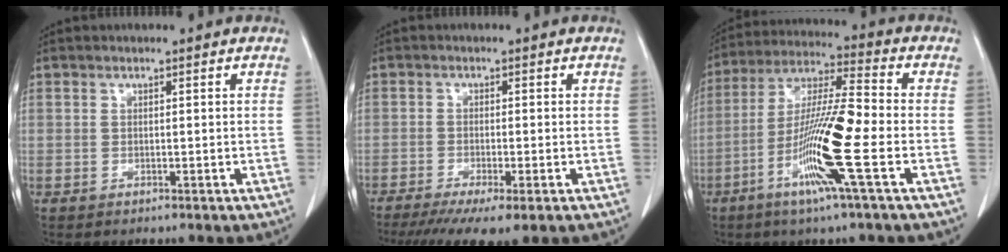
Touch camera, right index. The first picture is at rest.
{"total": 9.2, "force": [-6.5, 1.1, 6.4], "torque": [-0.096, -0.019, -0.103]}
{"total": 14.6, "force": [-5.0, -0.6, 13.7], "torque": [-0.270, -0.015, -0.103]}